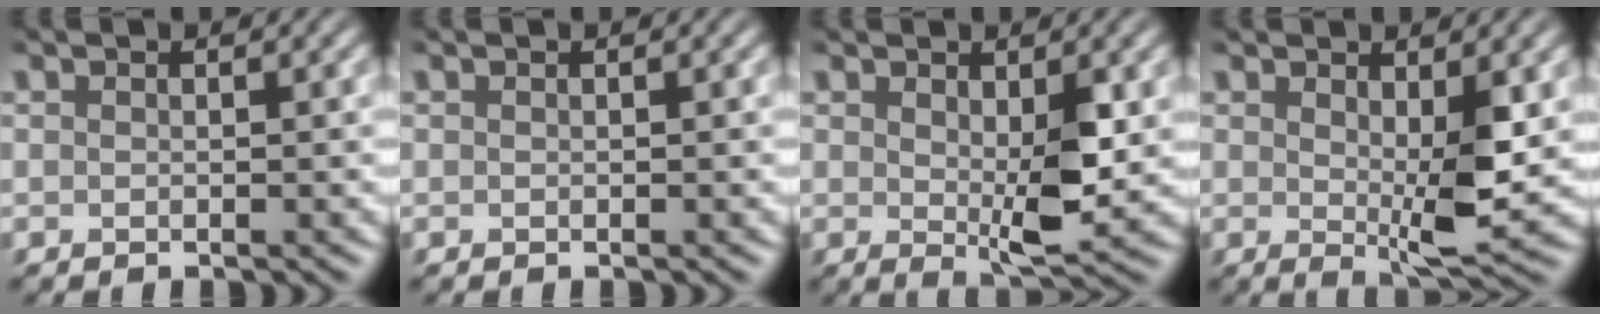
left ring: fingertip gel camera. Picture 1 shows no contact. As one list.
[{"total": 0.0}, {"total": 4.3, "force": [0.4, 1.6, 4.0], "torque": [-0.067, -0.009, 0.010]}, {"total": 4.5, "force": [0.6, 1.2, 4.3], "torque": [-0.071, -0.014, 0.013]}]